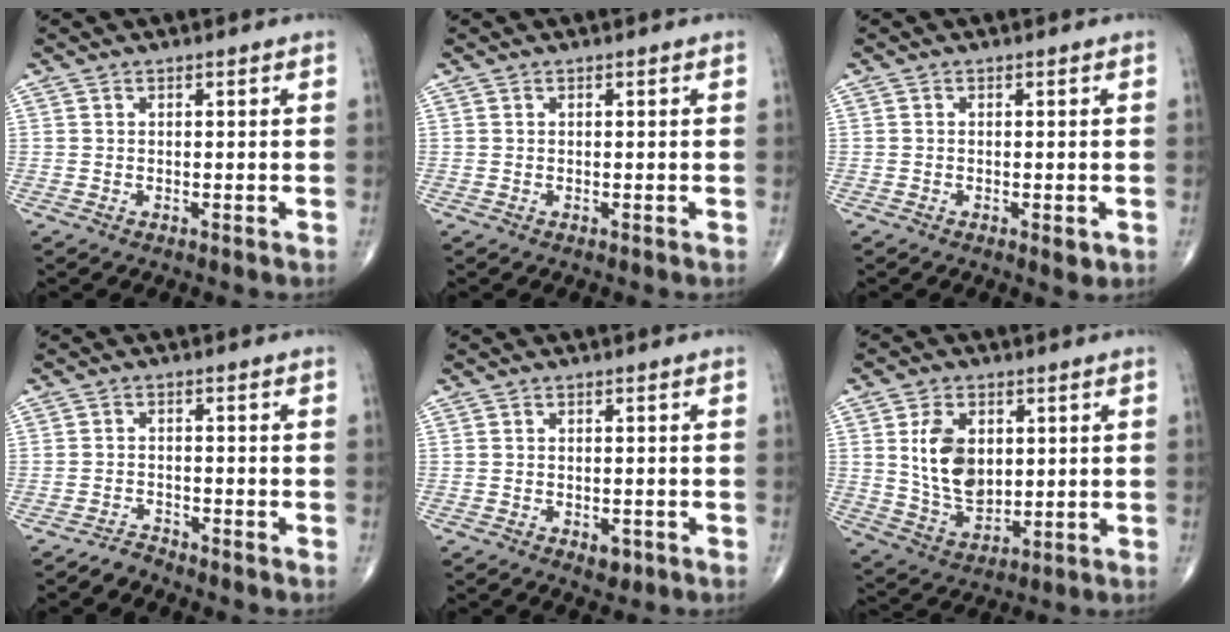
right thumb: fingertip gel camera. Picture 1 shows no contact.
{"total": 0.0}
{"total": 1.8, "force": [-0.7, 0.8, 1.5], "torque": [-0.019, -0.002, -0.008]}
{"total": 2.0, "force": [-2.0, 0.3, -0.2], "torque": [0.005, 0.002, -0.039]}
{"total": 2.3, "force": [-1.0, 1.4, 1.5], "torque": [-0.015, 0.000, -0.010]}
{"total": 11.3, "force": [2.2, 7.4, 8.2], "torque": [-0.125, -0.020, 0.052]}